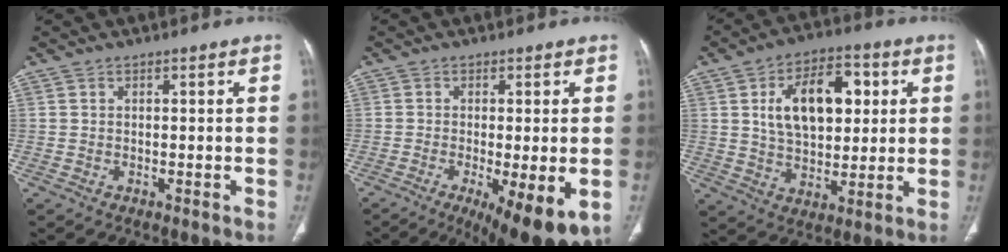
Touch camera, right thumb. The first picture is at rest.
{"total": 12.8, "force": [-5.0, 3.4, 11.3], "torque": [-0.152, -0.019, -0.069]}
{"total": 15.6, "force": [3.8, 9.2, 12.0], "torque": [-0.161, 0.004, 0.065]}